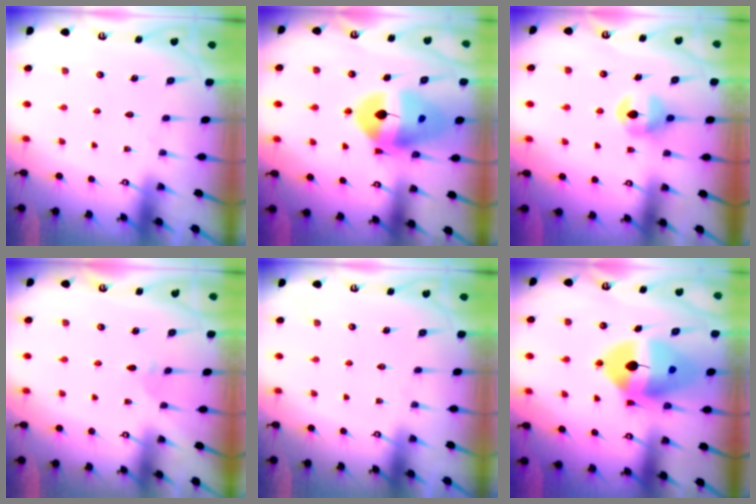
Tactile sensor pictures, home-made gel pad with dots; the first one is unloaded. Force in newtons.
{"total": 15.9, "press": 15.8, "slide": 1.6}
{"total": 7.5, "press": 7.4, "slide": 0.5}
{"total": 1.8, "press": 1.8, "slide": 0.3}
{"total": 0.0}
{"total": 16.4, "press": 16.2, "slide": 2.3}